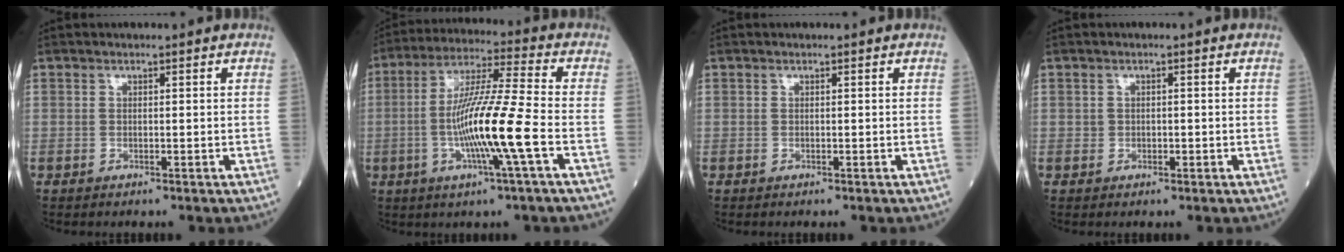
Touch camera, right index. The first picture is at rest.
{"total": 13.2, "force": [-3.3, -0.8, 12.8], "torque": [-0.240, -0.008, -0.068]}
{"total": 0.0}
{"total": 0.9, "force": [0.0, 0.8, 0.3], "torque": [-0.005, 0.003, 0.004]}